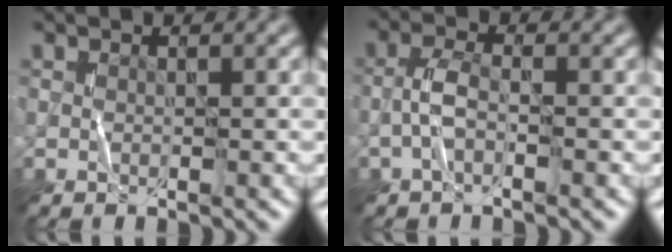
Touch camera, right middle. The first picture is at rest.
{"total": 2.2, "force": [-1.0, 0.7, 1.9], "torque": [-0.040, 0.008, -0.025]}